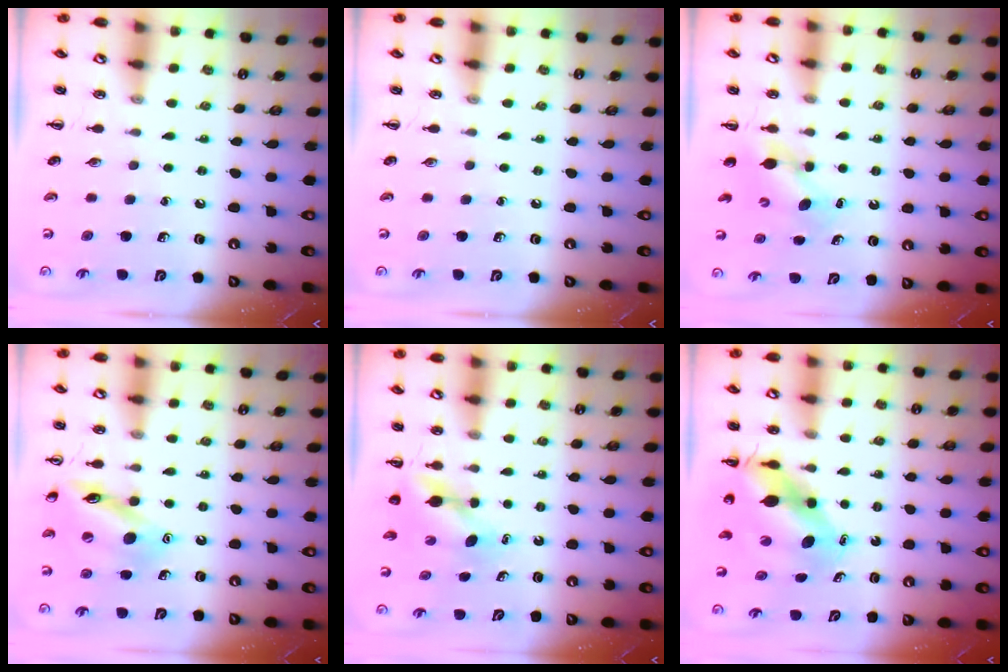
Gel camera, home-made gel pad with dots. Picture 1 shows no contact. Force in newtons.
{"total": 0.0}
{"total": 5.7, "press": 5.6, "slide": 0.8}
{"total": 13.3, "press": 13.3, "slide": 1.2}
{"total": 5.0, "press": 5.0, "slide": 0.3}
{"total": 9.3, "press": 9.0, "slide": 2.4}